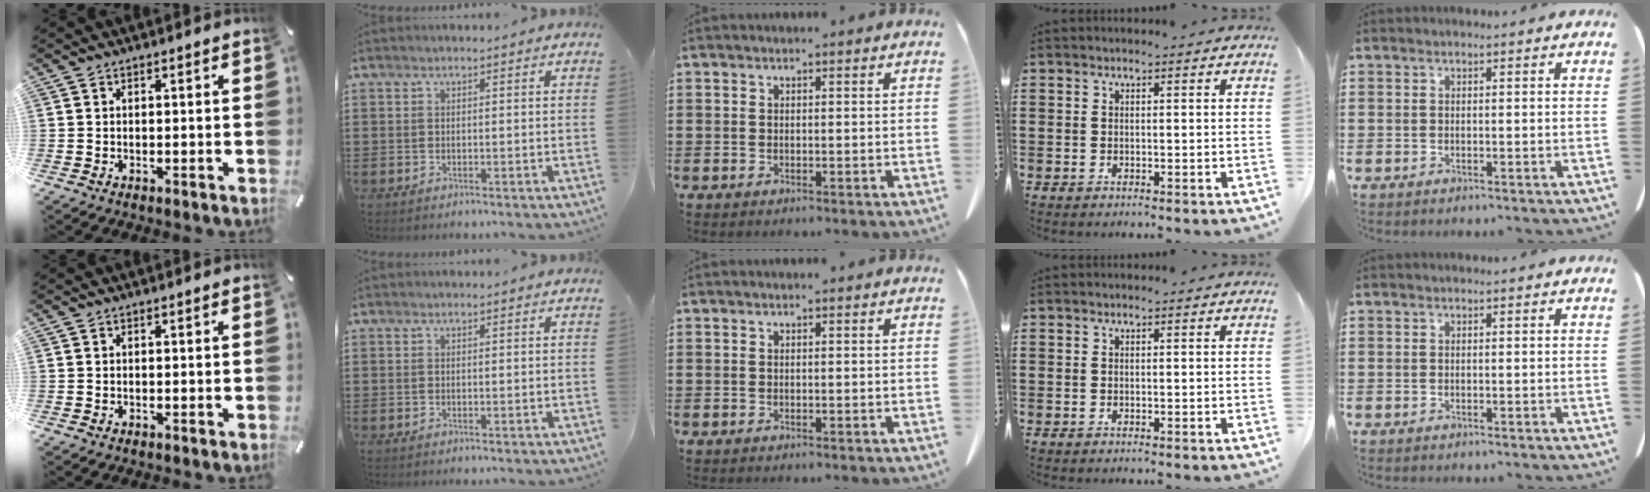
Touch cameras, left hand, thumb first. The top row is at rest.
{}